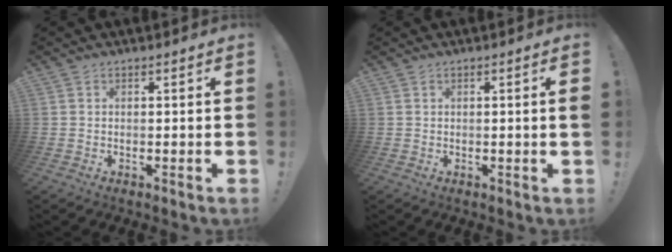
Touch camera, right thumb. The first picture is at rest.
{"total": 1.2, "force": [-0.5, -0.3, 1.0], "torque": [-0.016, 0.000, -0.011]}